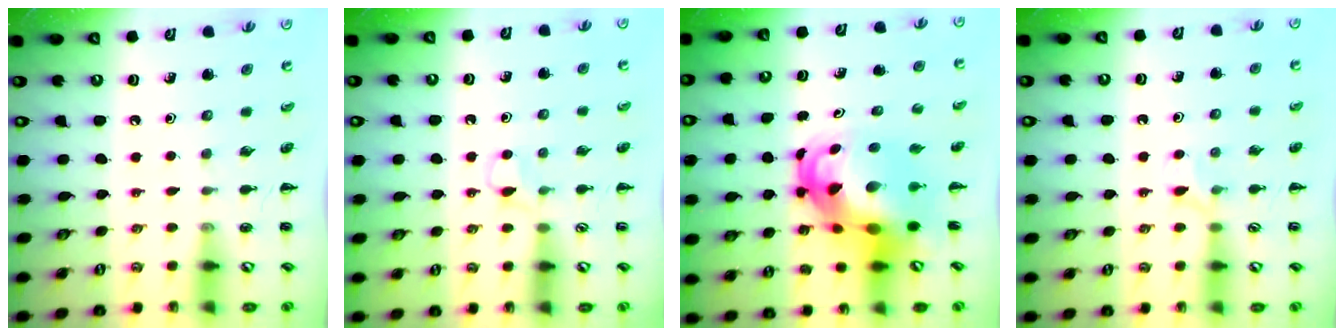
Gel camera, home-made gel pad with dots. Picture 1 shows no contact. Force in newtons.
{"total": 3.2, "press": 2.9, "slide": 1.2}
{"total": 9.7, "press": 9.3, "slide": 2.7}
{"total": 4.5, "press": 4.2, "slide": 1.6}